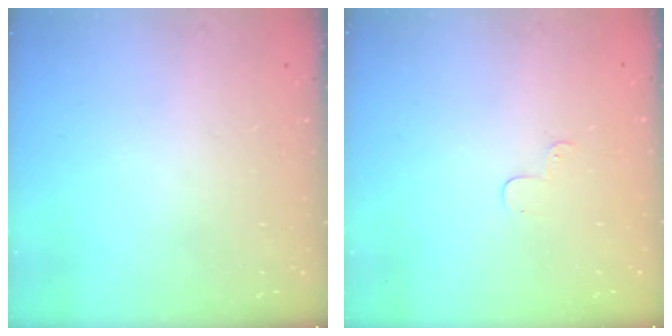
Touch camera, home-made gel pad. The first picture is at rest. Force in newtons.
{"total": 2.9, "press": 2.8, "slide": 0.3}